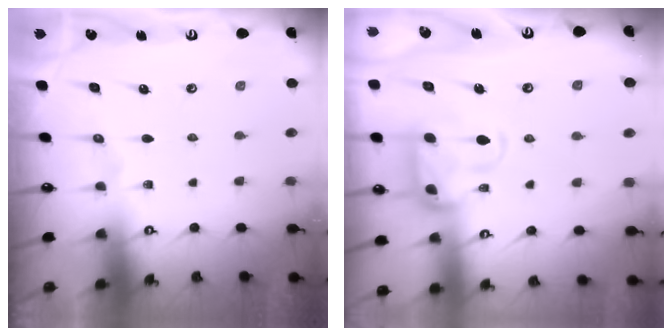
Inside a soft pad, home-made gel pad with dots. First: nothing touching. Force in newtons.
{"total": 5.6, "press": 5.4, "slide": 1.5}